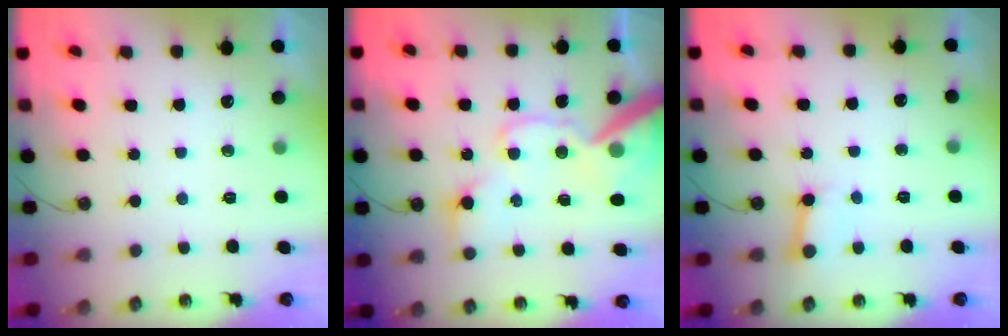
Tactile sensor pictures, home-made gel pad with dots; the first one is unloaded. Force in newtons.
{"total": 18.7, "press": 18.5, "slide": 3.1}
{"total": 3.8, "press": 3.7, "slide": 0.6}